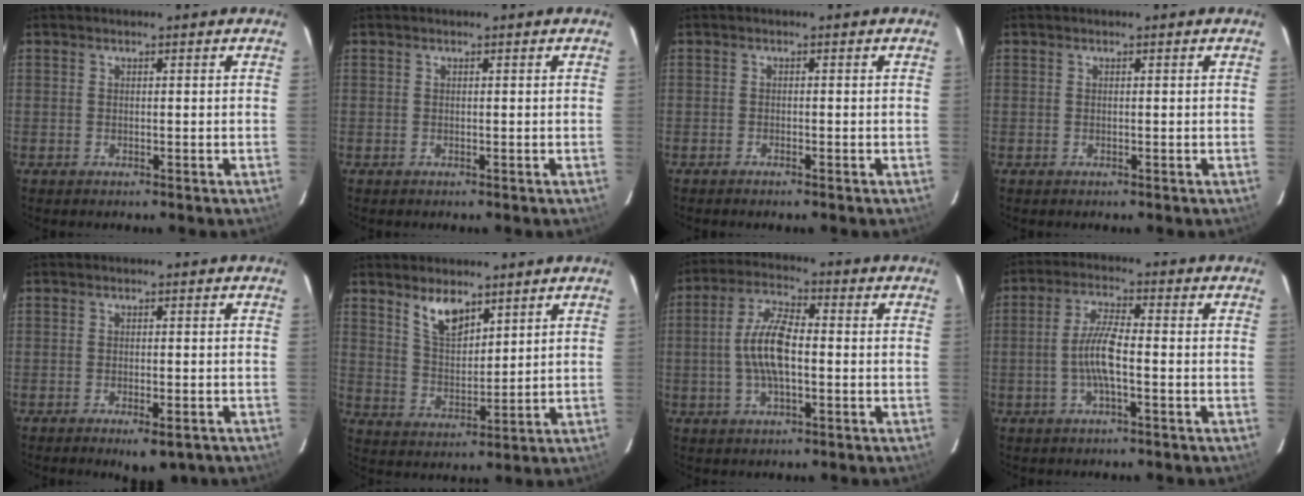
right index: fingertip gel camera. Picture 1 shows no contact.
{"total": 0.0}
{"total": 0.9, "force": [-0.8, 0.0, 0.3], "torque": [-0.007, -0.001, -0.016]}
{"total": 0.0}
{"total": 4.9, "force": [-3.2, 1.8, 3.2], "torque": [-0.055, -0.010, -0.041]}
{"total": 7.2, "force": [5.0, 3.0, 4.2], "torque": [-0.073, 0.003, 0.102]}
{"total": 9.1, "force": [-1.0, 3.5, 8.3], "torque": [-0.167, 0.010, -0.021]}
{"total": 6.4, "force": [-1.7, 1.1, 6.1], "torque": [-0.123, 0.004, -0.033]}